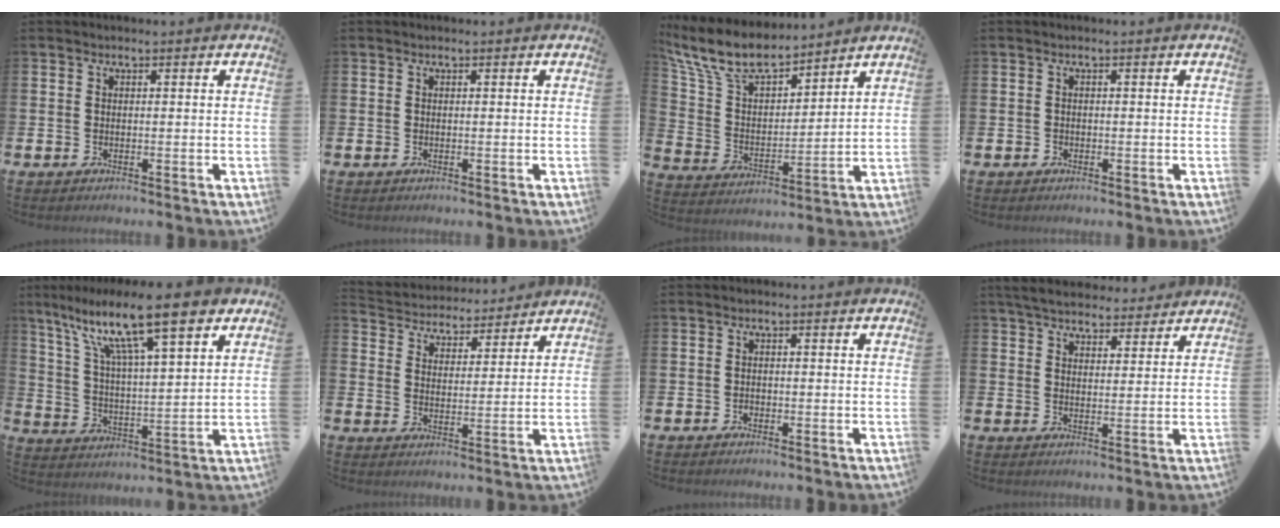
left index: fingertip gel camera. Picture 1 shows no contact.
{"total": 0.0}
{"total": 9.9, "force": [8.6, 3.0, 3.8], "torque": [-0.120, -0.045, 0.156]}
{"total": 0.6, "force": [-0.3, 0.5, 0.0], "torque": [-0.008, 0.007, -0.007]}
{"total": 14.6, "force": [10.5, 3.0, 9.7], "torque": [-0.199, -0.051, 0.173]}
{"total": 4.4, "force": [4.2, 1.3, -0.3], "torque": [-0.023, -0.032, 0.073]}
{"total": 0.6, "force": [-0.3, 0.5, 0.0], "torque": [-0.002, 0.003, -0.008]}
{"total": 5.5, "force": [5.2, 1.4, 1.0], "torque": [-0.036, -0.021, 0.095]}